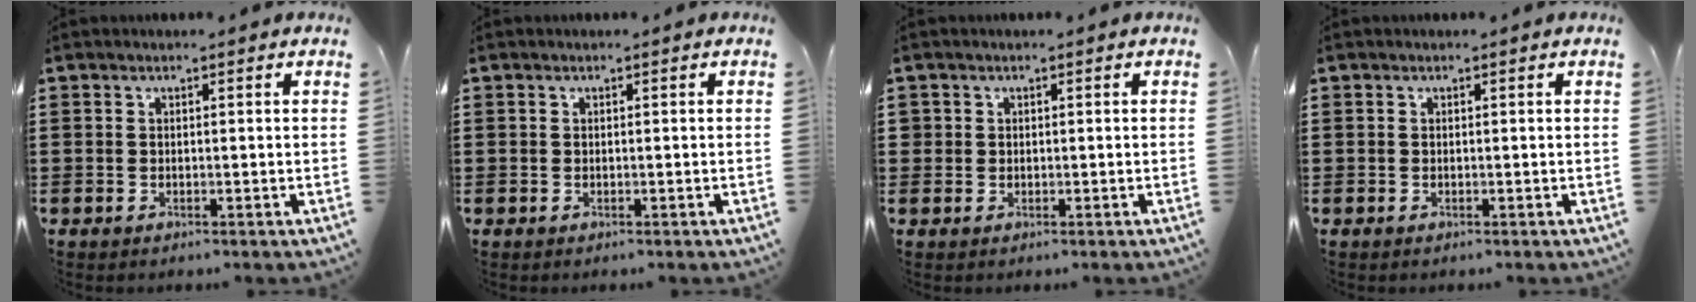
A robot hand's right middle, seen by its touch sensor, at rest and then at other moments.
{"total": 0.0}
{"total": 1.1, "force": [0.4, 1.1, 0.1], "torque": [-0.006, 0.004, 0.007]}
{"total": 0.0}